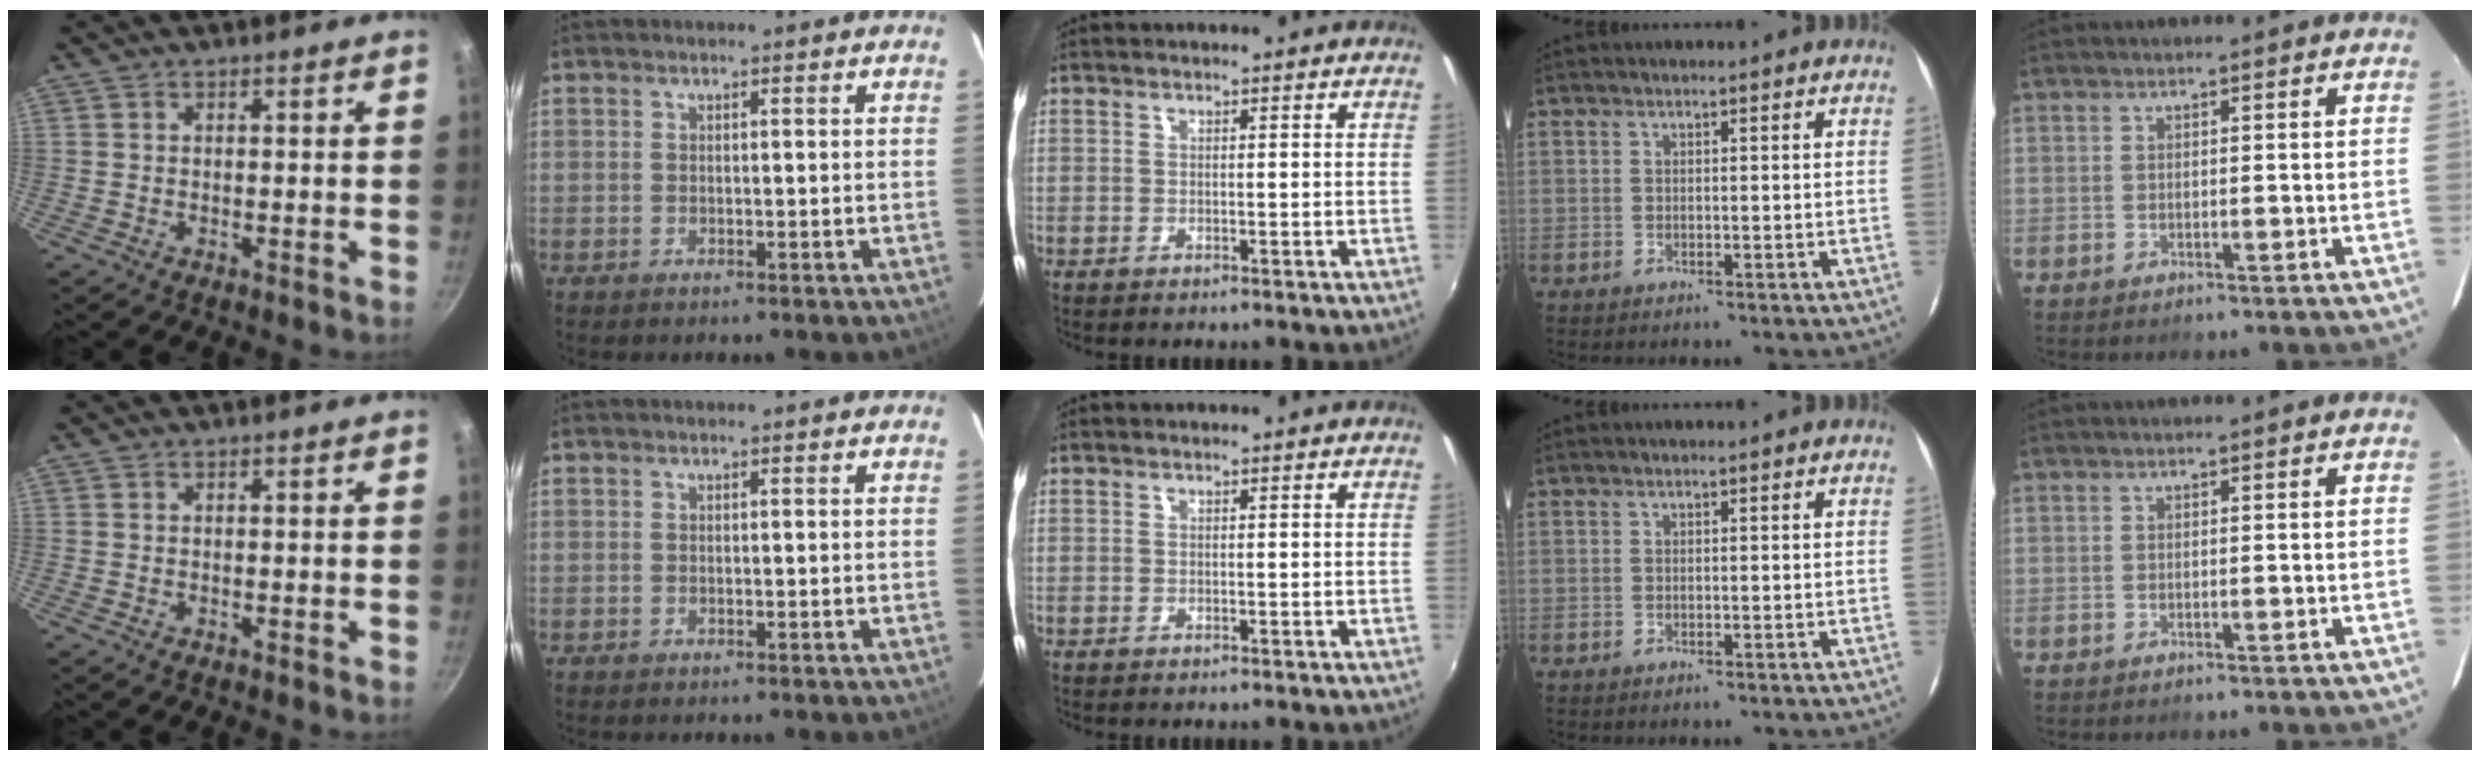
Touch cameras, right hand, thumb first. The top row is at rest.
{}